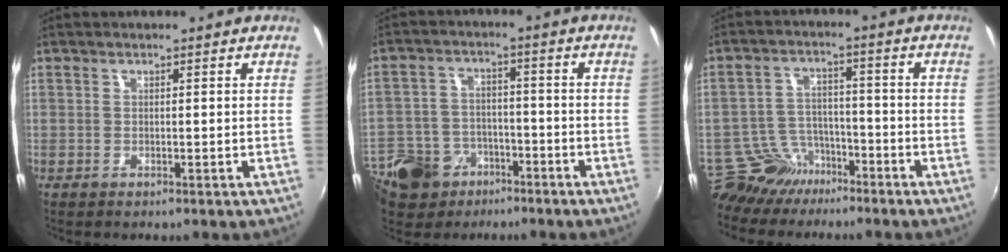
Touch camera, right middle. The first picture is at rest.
{"total": 15.2, "force": [-8.6, 10.9, 6.1], "torque": [-0.177, 0.006, -0.132]}
{"total": 7.9, "force": [-6.6, 4.3, 0.8], "torque": [-0.029, 0.020, -0.116]}